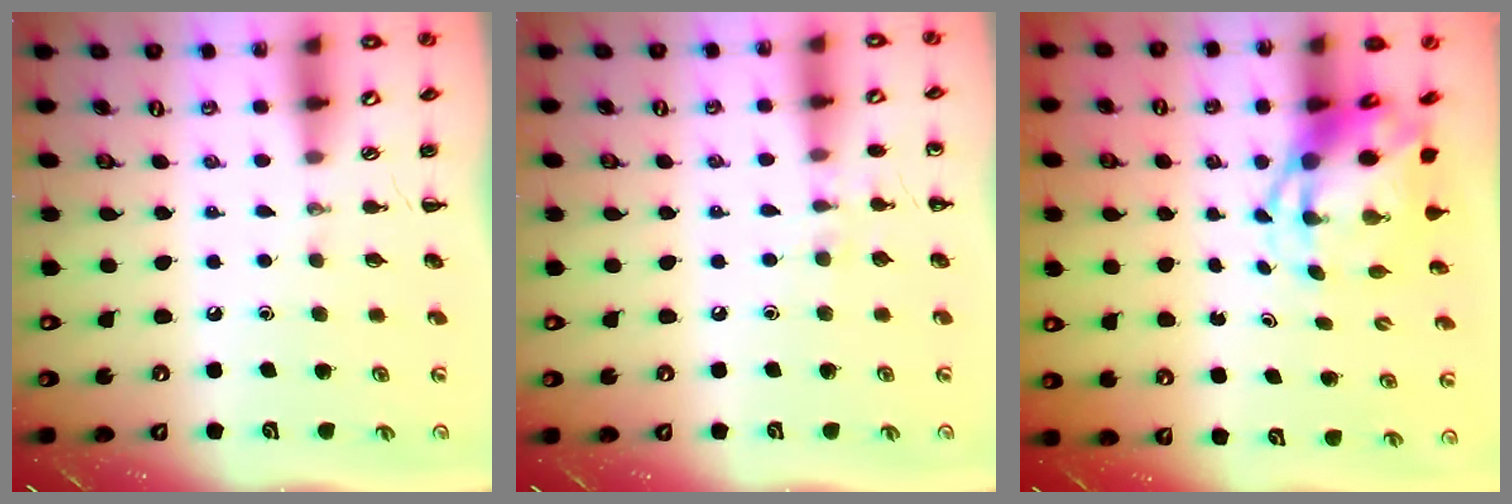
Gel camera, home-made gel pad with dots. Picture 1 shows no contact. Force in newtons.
{"total": 5.0, "press": 4.7, "slide": 1.7}
{"total": 4.6, "press": 4.5, "slide": 1.2}